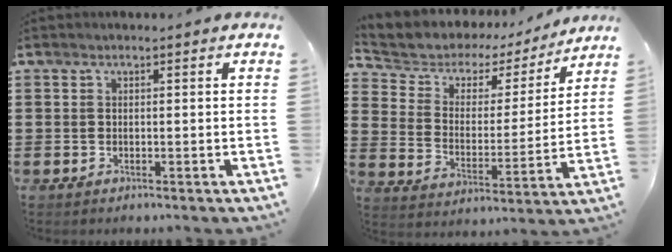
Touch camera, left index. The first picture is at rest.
{"total": 4.4, "force": [3.1, 3.0, 0.8], "torque": [-0.044, -0.018, 0.045]}